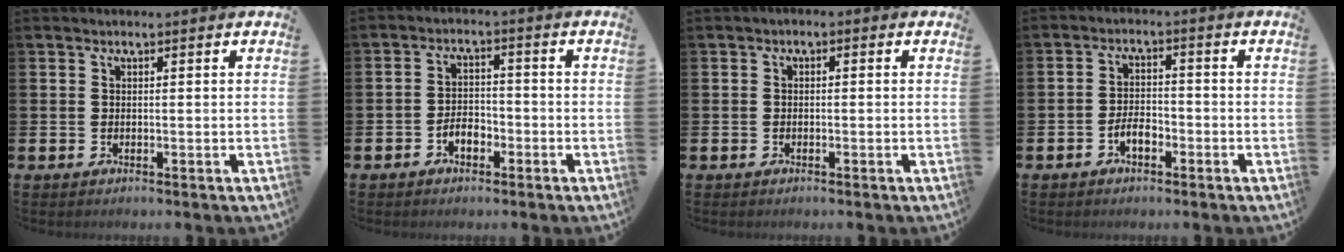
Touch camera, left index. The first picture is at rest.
{"total": 2.9, "force": [-1.7, 1.7, 1.6], "torque": [-0.038, 0.009, -0.034]}
{"total": 0.9, "force": [-0.7, 0.5, 0.3], "torque": [-0.011, 0.003, -0.015]}
{"total": 2.8, "force": [-1.5, 1.4, 1.9], "torque": [-0.034, 0.005, -0.031]}